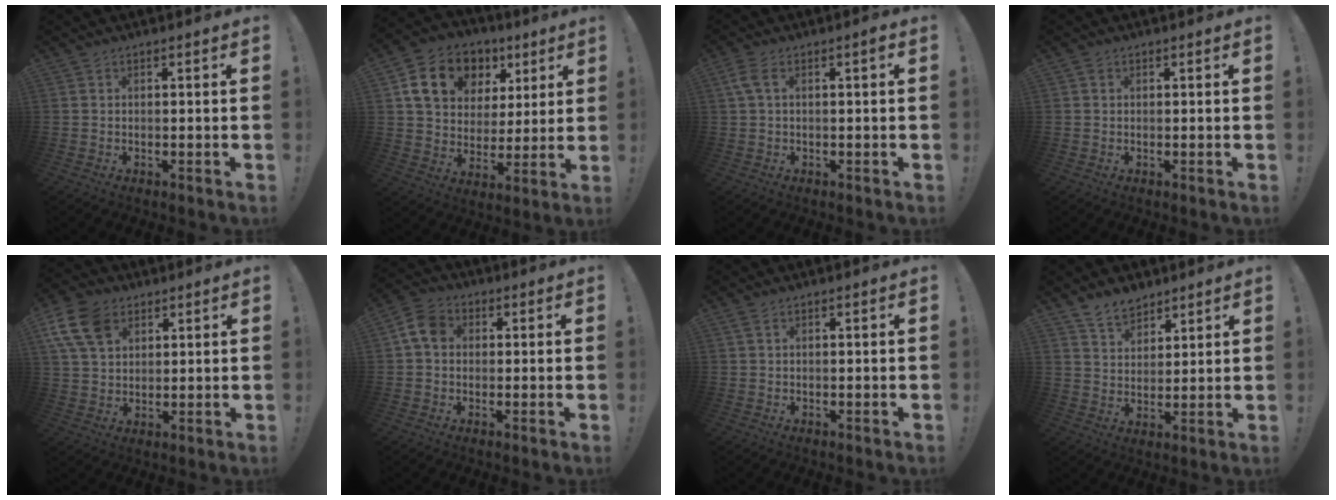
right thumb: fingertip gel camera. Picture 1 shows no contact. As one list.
[{"total": 16.3, "force": [8.0, 12.0, 7.6], "torque": [-0.112, -0.027, 0.158]}, {"total": 3.8, "force": [0.6, 1.2, 3.6], "torque": [-0.070, 0.007, 0.012]}, {"total": 0.5, "force": [0.1, 0.5, -0.1], "torque": [0.007, -0.001, 0.001]}, {"total": 12.9, "force": [6.0, 8.7, 7.3], "torque": [-0.142, -0.019, 0.120]}, {"total": 7.6, "force": [1.3, 5.8, 4.8], "torque": [-0.083, 0.013, 0.029]}, {"total": 0.9, "force": [0.4, 0.2, 0.8], "torque": [-0.018, 0.001, 0.007]}, {"total": 7.8, "force": [6.4, 4.1, 1.7], "torque": [-0.027, -0.042, 0.123]}]